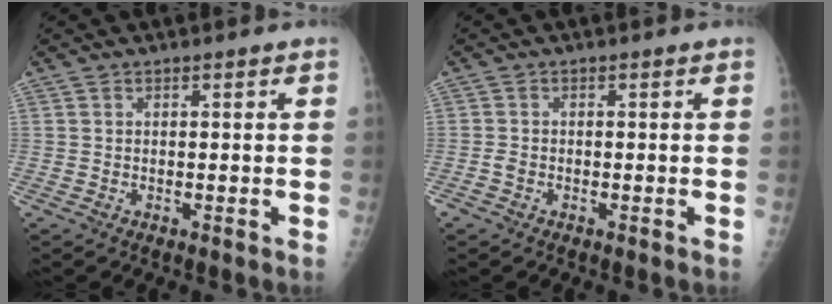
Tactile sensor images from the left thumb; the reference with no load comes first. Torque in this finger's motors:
{"motor_torque": [-0.42, 0.39, 0.48, 0.36, 0.06]}